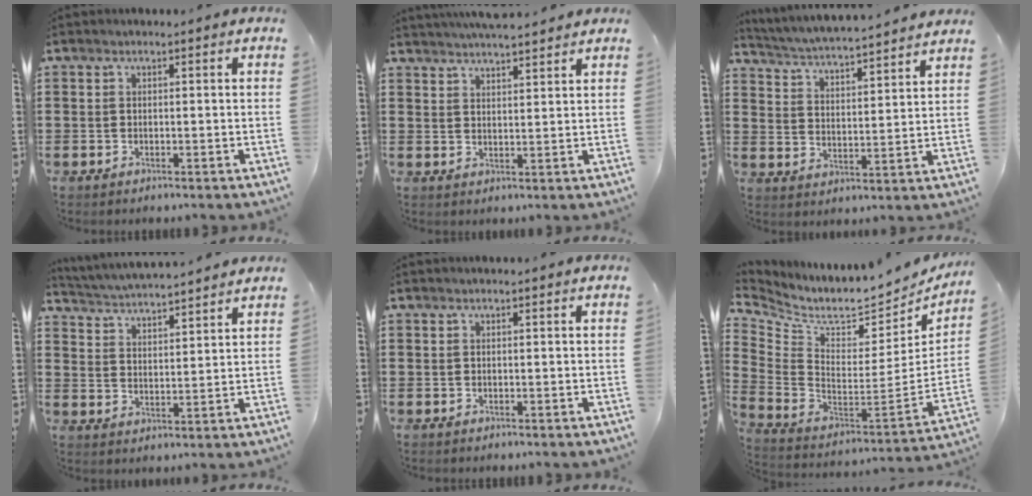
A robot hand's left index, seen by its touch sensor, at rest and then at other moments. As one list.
[{"total": 4.0, "force": [3.9, 0.0, 1.0], "torque": [-0.031, -0.010, 0.072]}, {"total": 4.1, "force": [4.0, -0.6, 0.8], "torque": [-0.037, -0.036, 0.062]}, {"total": 4.1, "force": [4.0, -0.4, 0.3], "torque": [-0.026, -0.030, 0.067]}, {"total": 0.0}, {"total": 6.3, "force": [5.0, 2.1, 3.1], "torque": [-0.082, -0.059, 0.079]}]